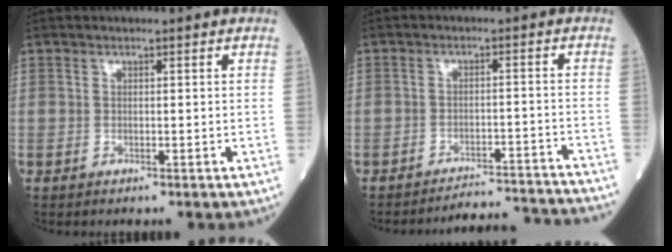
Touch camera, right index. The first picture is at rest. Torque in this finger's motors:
{"motor_torque": [-0.33, -0.47, -1.06, -0.21]}